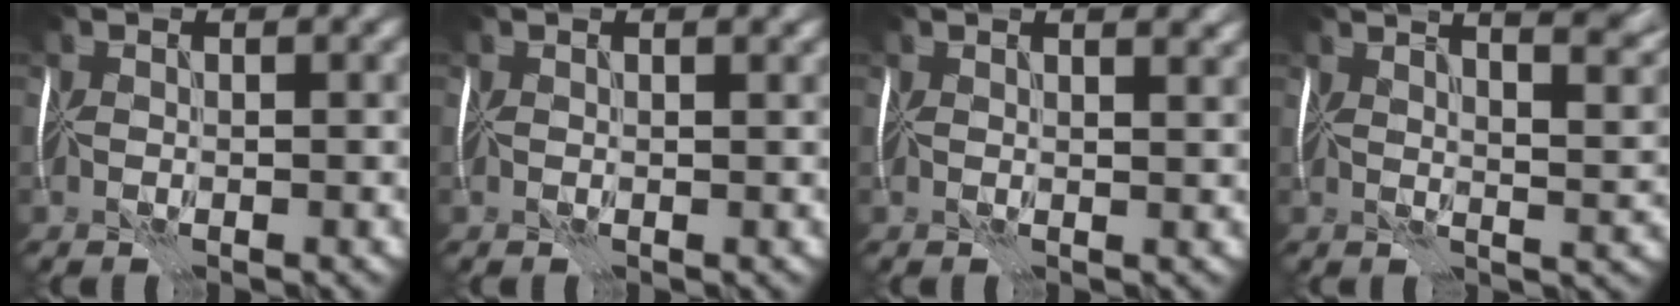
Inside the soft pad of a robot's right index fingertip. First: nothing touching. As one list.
[{"total": 1.8, "force": [1.2, 0.5, 1.2], "torque": [-0.008, 0.013, 0.001]}, {"total": 5.2, "force": [3.4, 2.1, 3.2], "torque": [-0.019, 0.035, 0.021]}, {"total": 12.9, "force": [8.2, 4.5, 8.9], "torque": [-0.091, 0.050, 0.081]}]